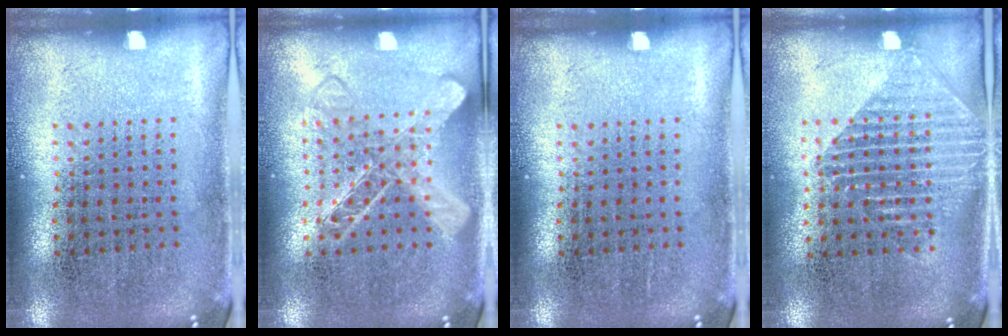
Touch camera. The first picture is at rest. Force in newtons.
{"total": 1.5, "press": 1.5, "slide": 0.3}
{"total": 0.0}
{"total": 1.5, "press": 1.3, "slide": 0.8}